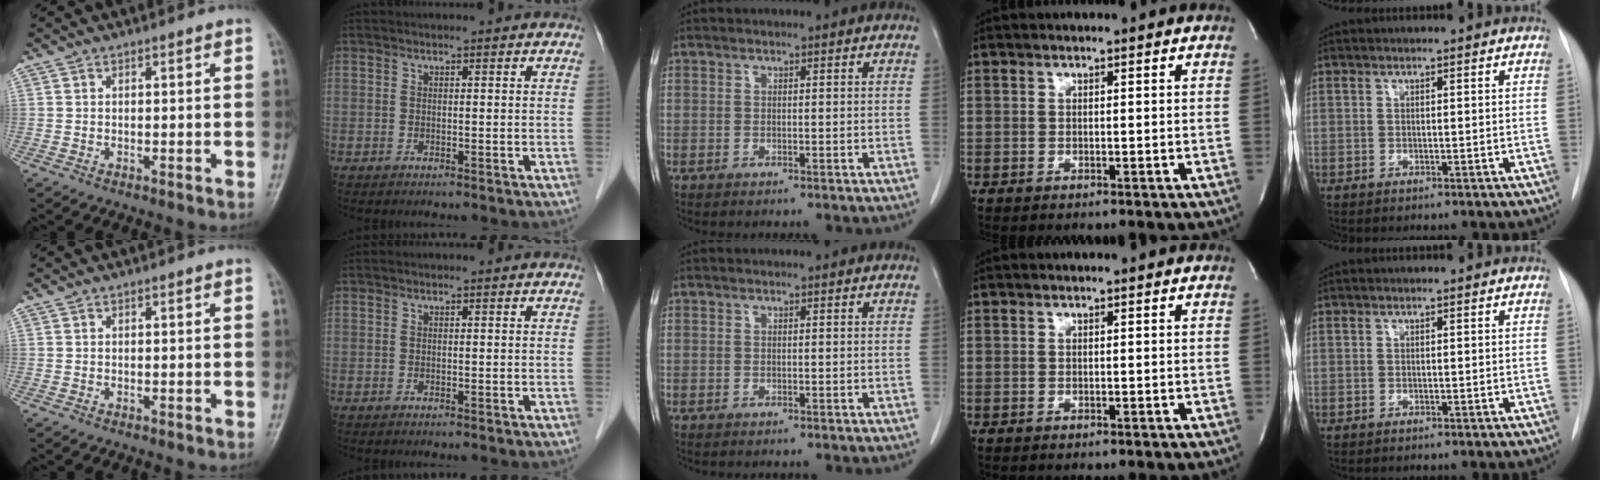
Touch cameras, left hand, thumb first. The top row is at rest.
{}